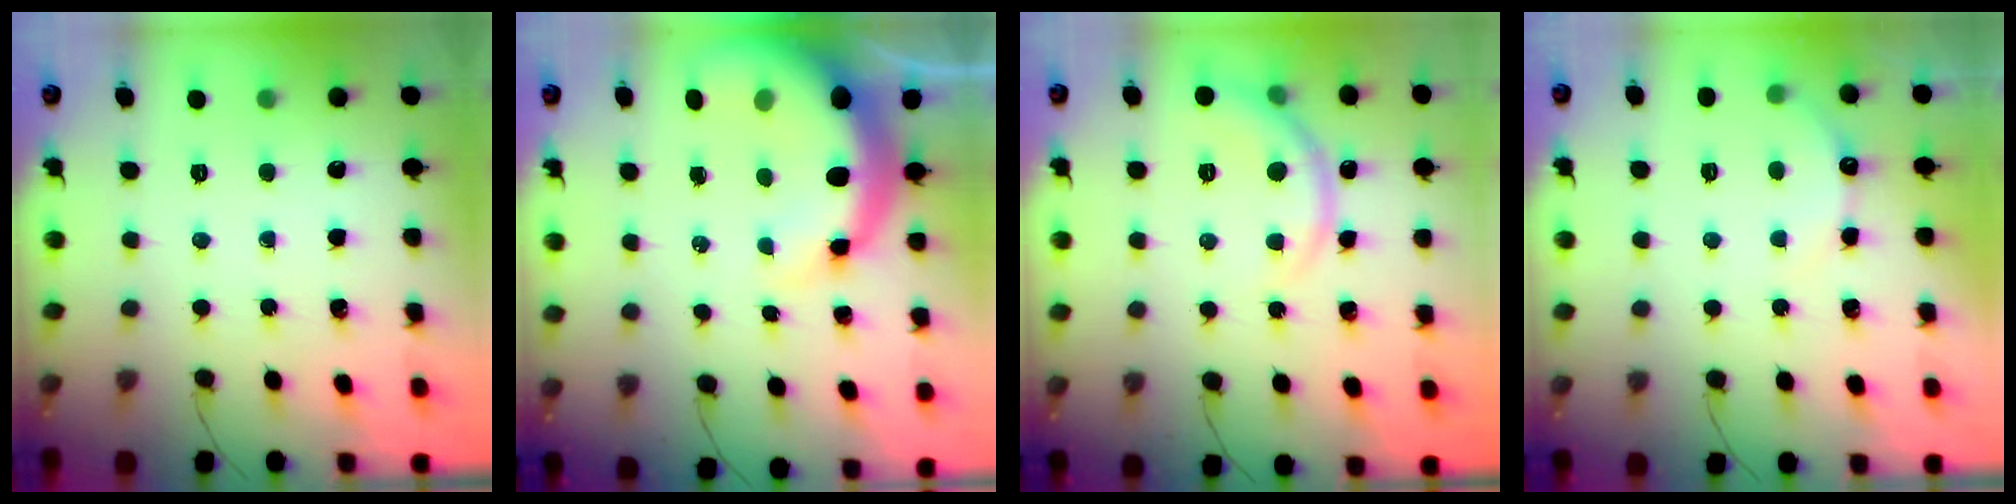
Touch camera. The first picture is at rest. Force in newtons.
{"total": 10.1, "press": 9.8, "slide": 2.6}
{"total": 6.7, "press": 6.7, "slide": 0.9}
{"total": 6.0, "press": 5.9, "slide": 1.1}